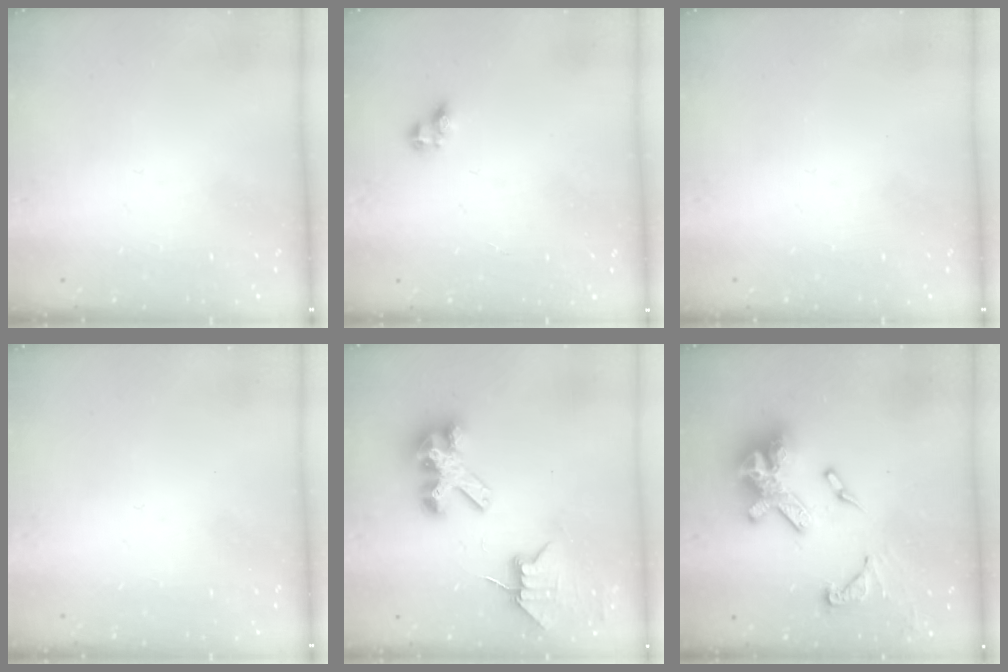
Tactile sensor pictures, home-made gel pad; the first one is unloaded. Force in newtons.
{"total": 3.0, "press": 2.9, "slide": 0.9}
{"total": 0.0}
{"total": 0.0}
{"total": 9.5, "press": 9.5, "slide": 0.8}
{"total": 17.8, "press": 17.7, "slide": 1.7}